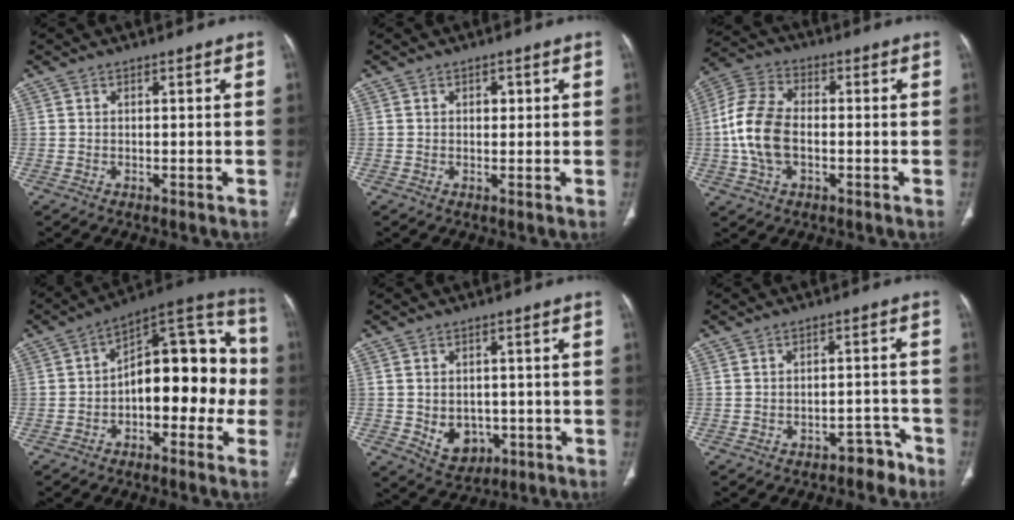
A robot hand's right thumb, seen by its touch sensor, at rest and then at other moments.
{"total": 1.5, "force": [0.4, 1.1, 0.9], "torque": [-0.005, 0.001, 0.004]}
{"total": 12.3, "force": [-1.3, 7.7, 9.5], "torque": [-0.199, 0.022, -0.029]}
{"total": 18.9, "force": [-2.4, 10.4, 15.7], "torque": [-0.169, 0.062, -0.046]}
{"total": 7.0, "force": [-1.5, 5.5, 4.0], "torque": [-0.037, 0.006, -0.005]}
{"total": 4.6, "force": [-3.7, 2.6, 1.1], "torque": [-0.001, 0.049, -0.045]}